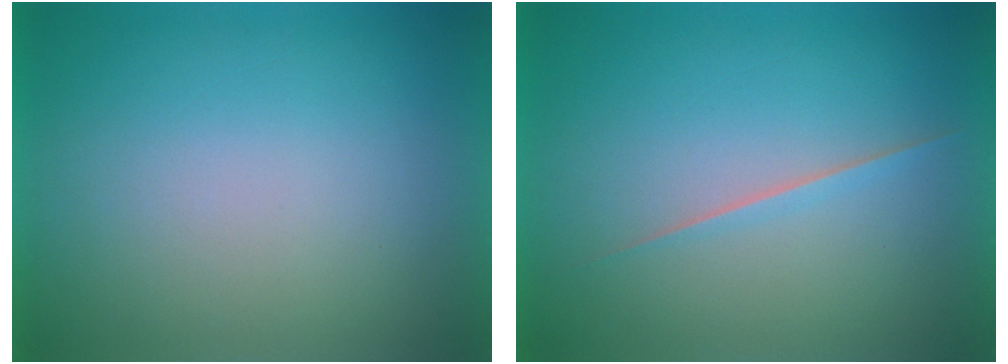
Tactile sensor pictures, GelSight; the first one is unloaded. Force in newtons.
{"total": 1.6}